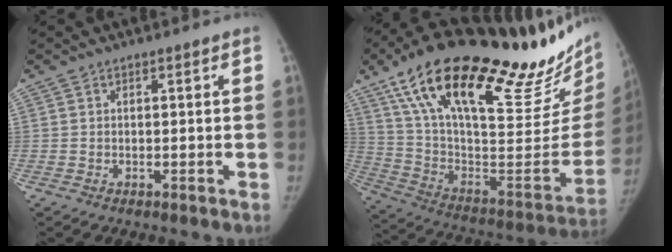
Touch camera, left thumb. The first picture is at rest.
{"total": 41.9, "force": [26.6, 12.9, 29.7], "torque": [-0.391, -0.043, 0.428]}